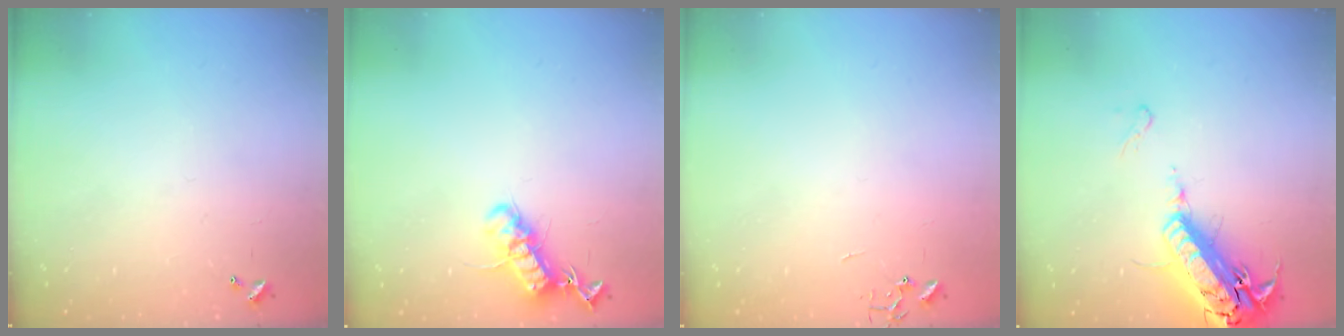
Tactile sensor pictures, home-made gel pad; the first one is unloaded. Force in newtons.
{"total": 13.3, "press": 13.3, "slide": 0.9}
{"total": 0.0}
{"total": 21.2, "press": 20.7, "slide": 4.7}